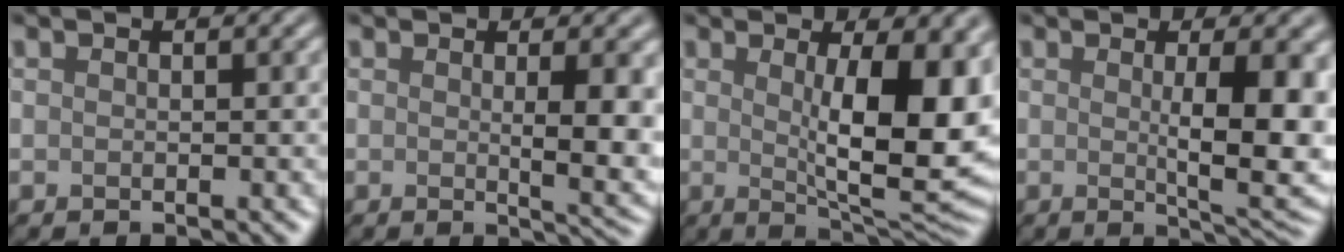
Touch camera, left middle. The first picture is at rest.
{"total": 4.8, "force": [0.4, 1.0, 4.6], "torque": [-0.058, -0.005, 0.011]}
{"total": 11.3, "force": [1.2, 3.3, 10.7], "torque": [-0.143, -0.015, 0.025]}
{"total": 7.4, "force": [0.4, 1.7, 7.2], "torque": [-0.096, -0.008, 0.013]}